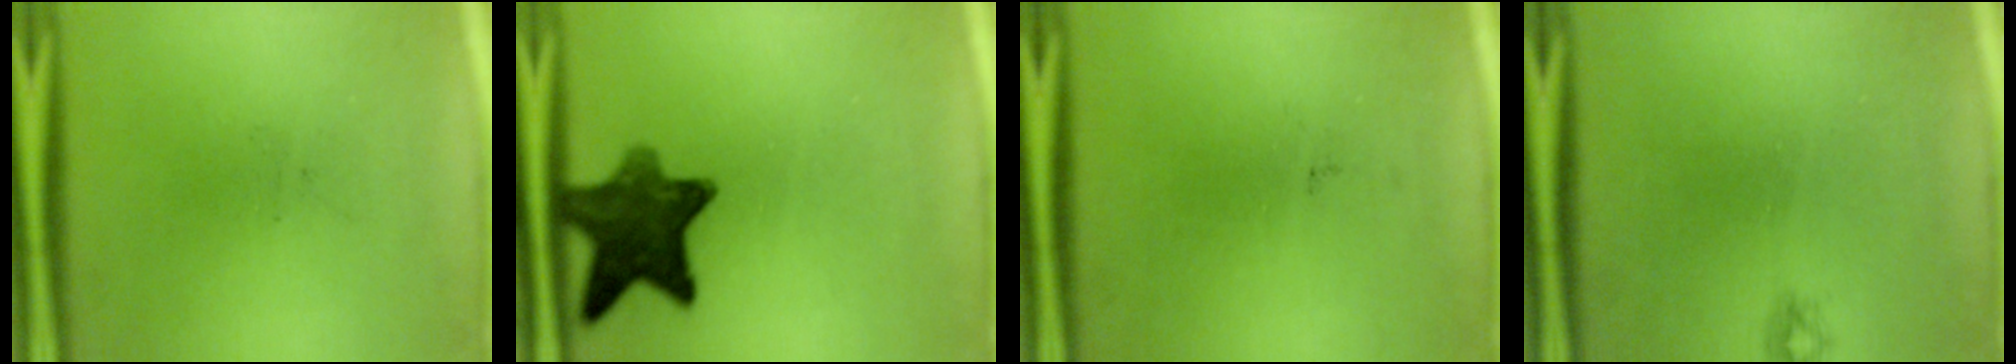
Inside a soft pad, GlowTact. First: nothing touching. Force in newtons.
{"total": 10.1}
{"total": 0.0}
{"total": 0.6}